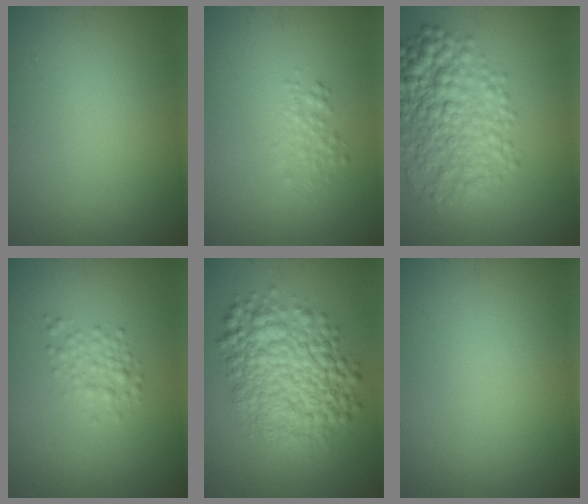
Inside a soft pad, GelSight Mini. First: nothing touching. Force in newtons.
{"total": 1.6, "press": 1.6, "slide": 0.1}
{"total": 6.9, "press": 6.9, "slide": 0.2}
{"total": 1.9, "press": 1.9, "slide": 0.0}
{"total": 8.7, "press": 8.7, "slide": 0.2}
{"total": 0.0}